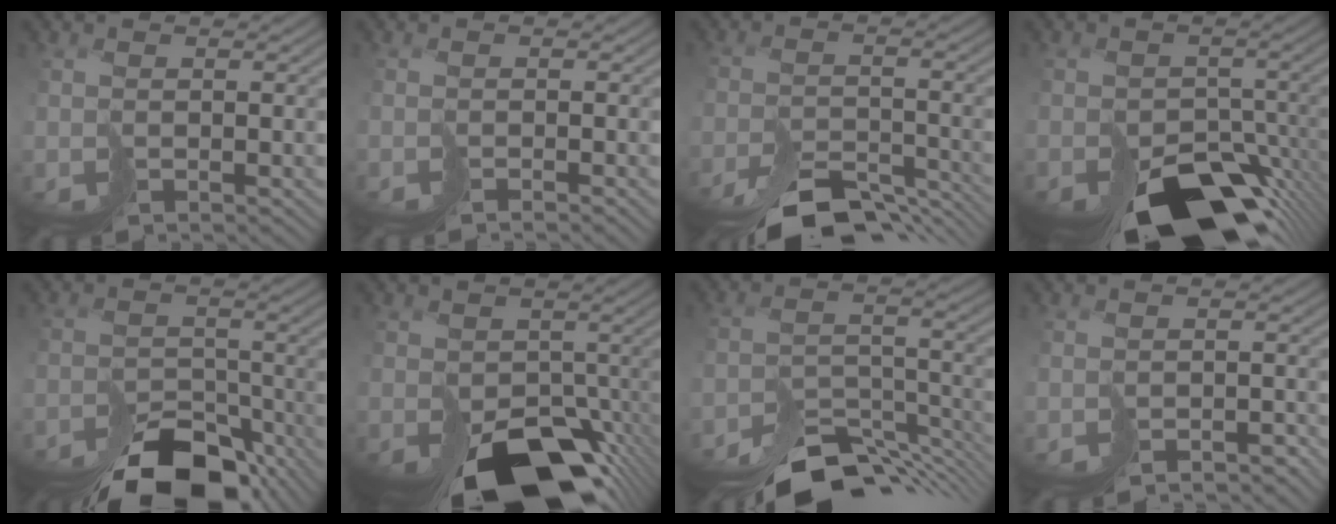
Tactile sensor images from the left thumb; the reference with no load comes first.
{"total": 1.4, "force": [-1.2, -0.5, -0.3], "torque": [0.011, 0.002, -0.024]}
{"total": 8.1, "force": [-7.4, 1.3, 3.2], "torque": [-0.037, 0.004, -0.121]}
{"total": 13.7, "force": [-9.9, 7.0, 6.4], "torque": [-0.098, -0.042, -0.122]}
{"total": 11.3, "force": [-9.8, 3.9, 4.1], "torque": [-0.044, -0.011, -0.144]}
{"total": 13.0, "force": [-8.5, 7.3, 6.7], "torque": [-0.103, -0.048, -0.107]}
{"total": 11.3, "force": [-10.3, 2.7, 3.9], "torque": [-0.052, 0.004, -0.153]}
{"total": 3.9, "force": [-3.7, 1.0, 0.6], "torque": [0.004, -0.008, -0.055]}